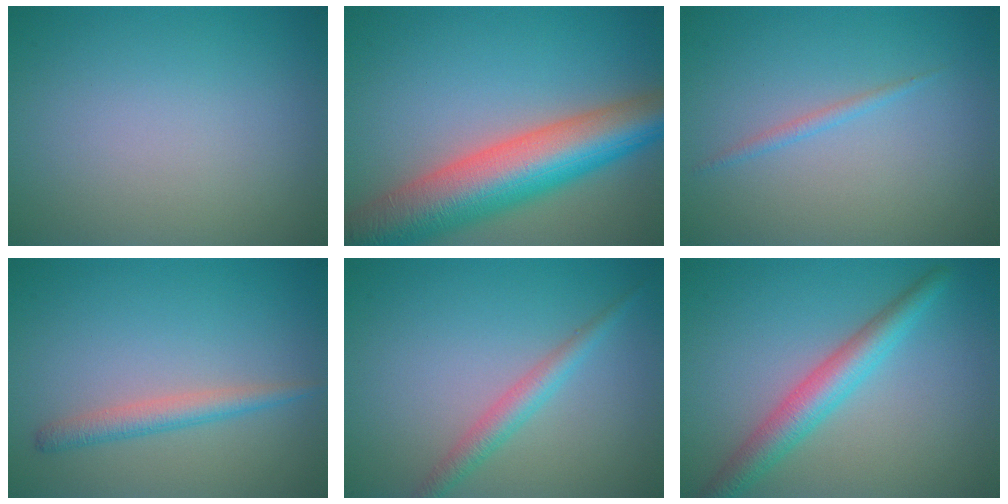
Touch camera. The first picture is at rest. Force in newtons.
{"total": 11.1, "press": 11.0, "slide": 0.5}
{"total": 0.9, "press": 0.9, "slide": 0.1}
{"total": 2.2, "press": 2.2, "slide": 0.1}
{"total": 2.3, "press": 2.3, "slide": 0.1}
{"total": 4.2, "press": 4.2, "slide": 0.1}